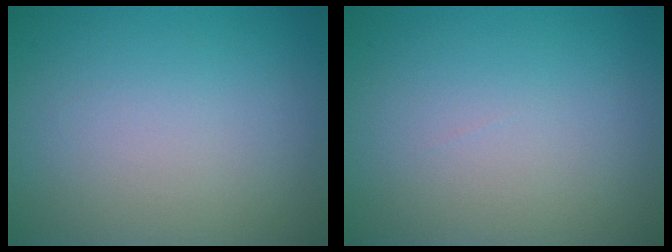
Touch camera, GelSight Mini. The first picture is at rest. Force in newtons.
{"total": 0.0}